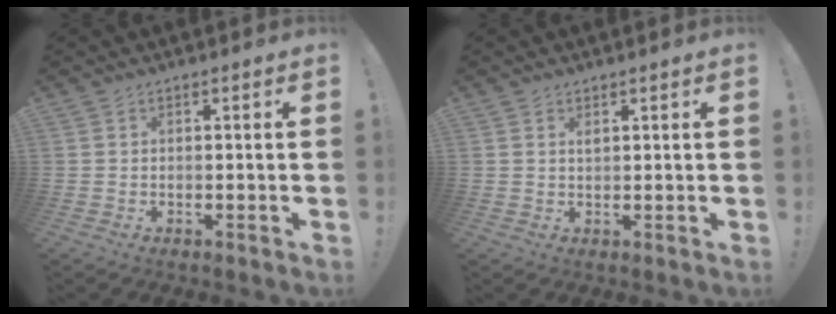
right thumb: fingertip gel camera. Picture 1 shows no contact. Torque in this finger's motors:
{"motor_torque": [-0.19, 0.08, -0.10, 0.05, 0.01]}